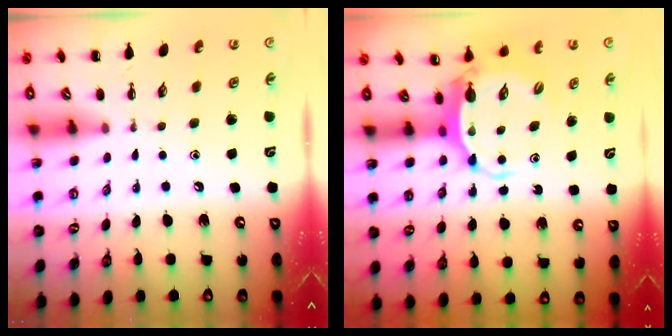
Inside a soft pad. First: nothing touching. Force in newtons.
{"total": 6.4, "press": 6.2, "slide": 1.3}